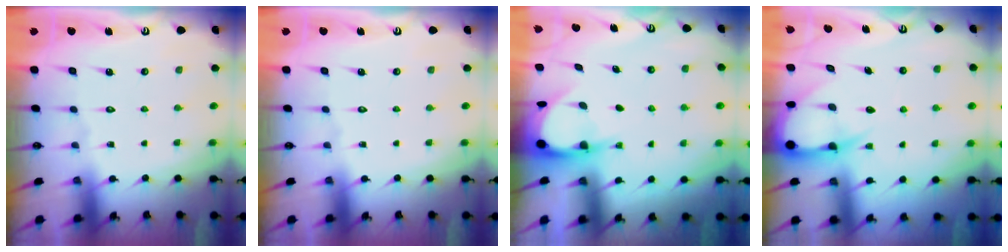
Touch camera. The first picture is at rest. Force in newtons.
{"total": 0.0}
{"total": 4.6, "press": 4.5, "slide": 0.4}
{"total": 8.1, "press": 8.0, "slide": 0.9}